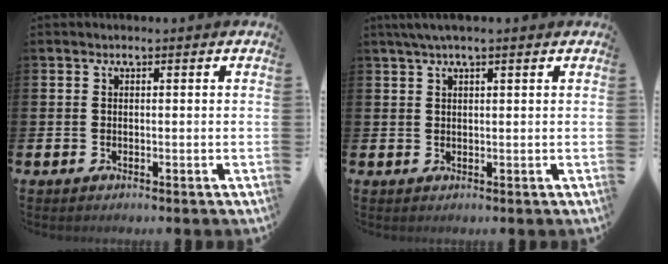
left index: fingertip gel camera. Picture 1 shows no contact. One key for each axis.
{"total": 2.3, "fx": 1.8, "fy": 0.2, "fz": 1.5, "tx": -0.029, "ty": 0.004, "tz": 0.031}